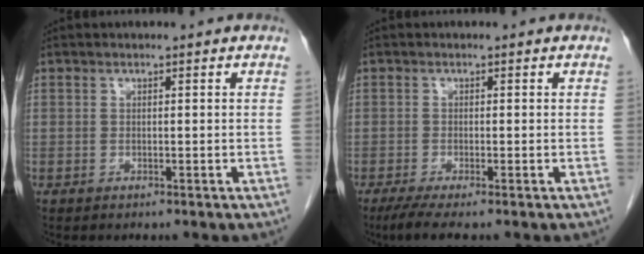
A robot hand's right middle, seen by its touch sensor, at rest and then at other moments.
{"total": 3.6, "force": [-2.4, 0.1, 2.6], "torque": [-0.051, -0.012, -0.047]}